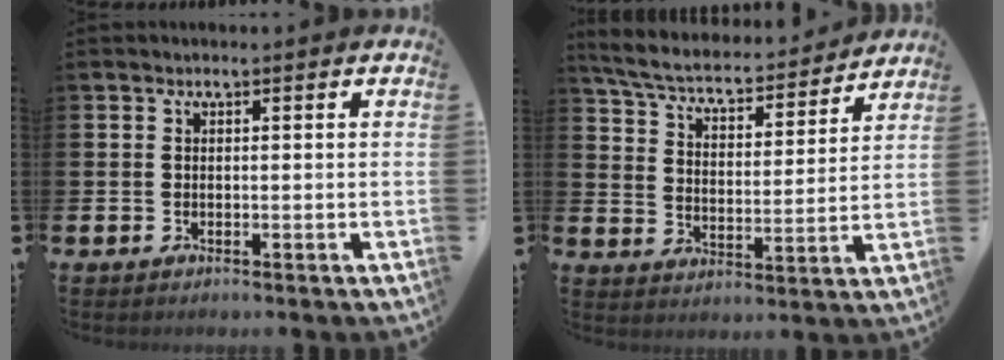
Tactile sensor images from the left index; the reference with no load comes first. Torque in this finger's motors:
{"motor_torque": [1.02, -1.12, 0.65, 0.09]}